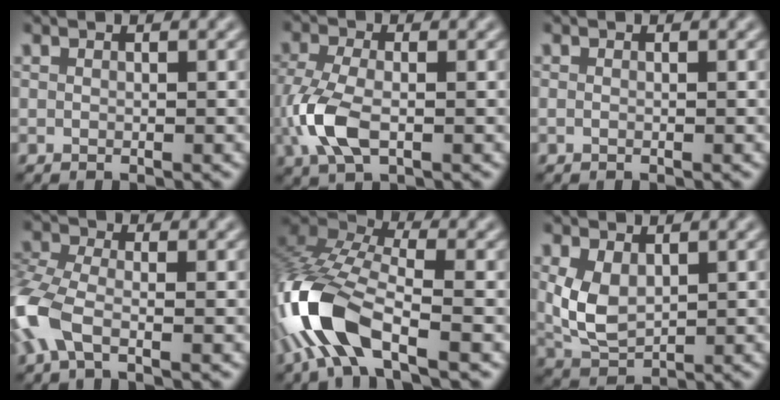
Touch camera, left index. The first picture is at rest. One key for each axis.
{"total": 5.1, "fx": -1.7, "fy": 2.6, "fz": 4.1, "tx": -0.107, "ty": -0.009, "tz": -0.035}
{"total": 0.0}
{"total": 6.3, "fx": -3.0, "fy": 2.8, "fz": 4.7, "tx": -0.123, "ty": -0.004, "tz": -0.078}
{"total": 10.4, "fx": -5.0, "fy": 4.0, "fz": 8.1, "tx": -0.186, "ty": 0.001, "tz": -0.108}
{"total": 4.0, "fx": 0.3, "fy": 2.6, "fz": 3.0, "tx": -0.080, "ty": -0.001, "tz": 0.014}